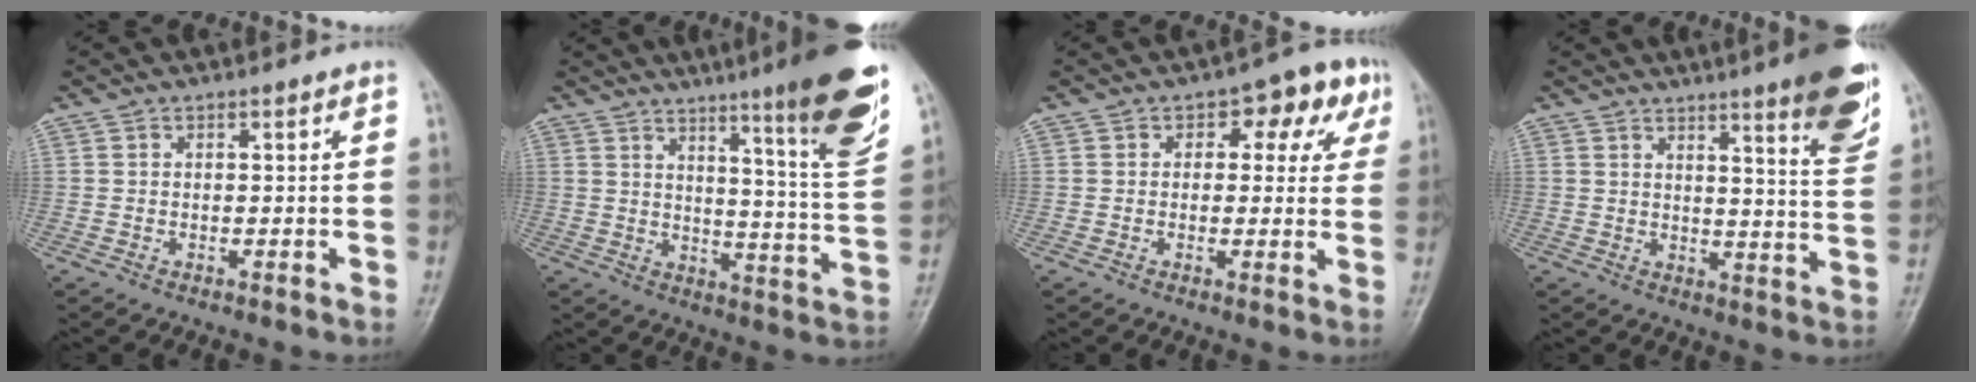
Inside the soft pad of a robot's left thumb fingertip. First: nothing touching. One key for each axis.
{"total": 17.9, "fx": 10.6, "fy": 1.3, "fz": 14.4, "tx": -0.177, "ty": -0.061, "tz": 0.146}
{"total": 8.9, "fx": 3.2, "fy": 5.2, "fz": 6.5, "tx": -0.035, "ty": 0.014, "tz": 0.031}
{"total": 12.6, "fx": 7.6, "fy": 1.6, "fz": 10.0, "tx": -0.113, "ty": -0.046, "tz": 0.098}